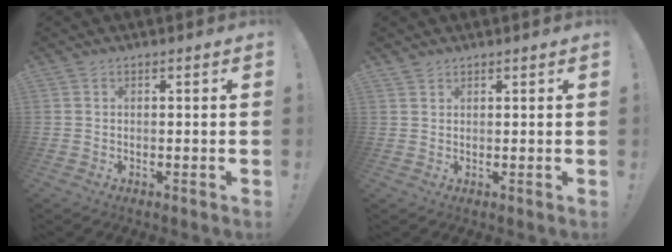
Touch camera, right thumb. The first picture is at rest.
{"total": 1.3, "force": [1.2, 0.5, 0.1], "torque": [0.002, -0.007, 0.024]}